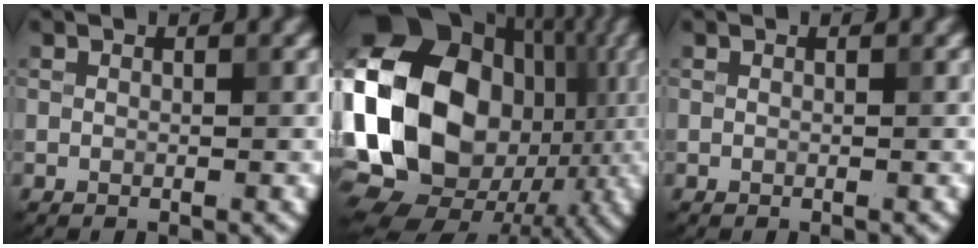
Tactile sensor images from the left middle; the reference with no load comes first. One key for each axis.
{"total": 21.0, "fx": -0.5, "fy": 16.5, "fz": 13.0, "tx": -0.260, "ty": 0.005, "tz": 0.003}
{"total": 0.0}